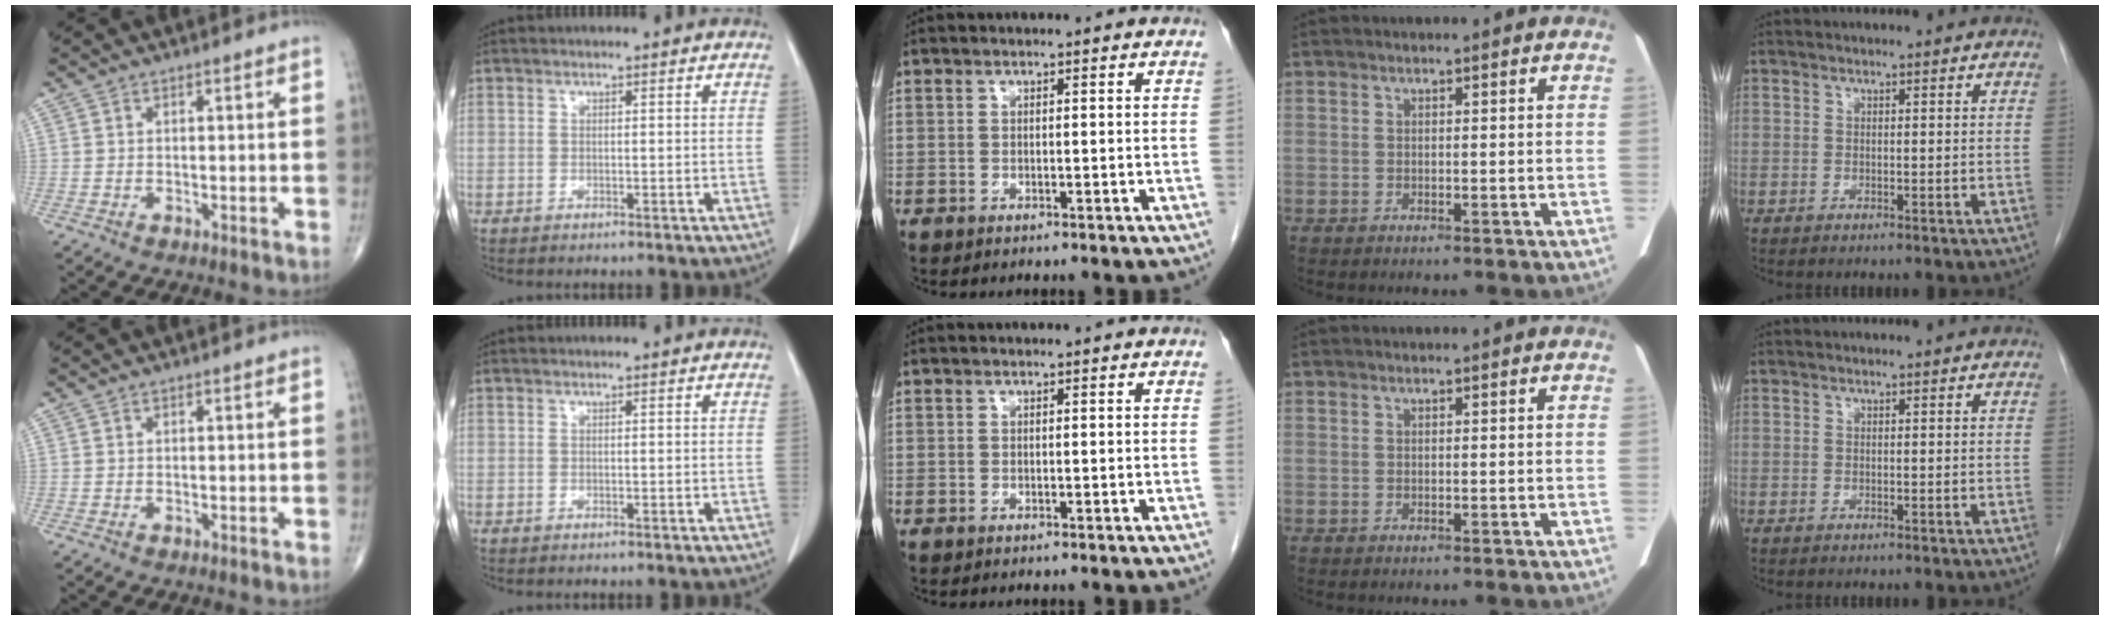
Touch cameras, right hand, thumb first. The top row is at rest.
{}